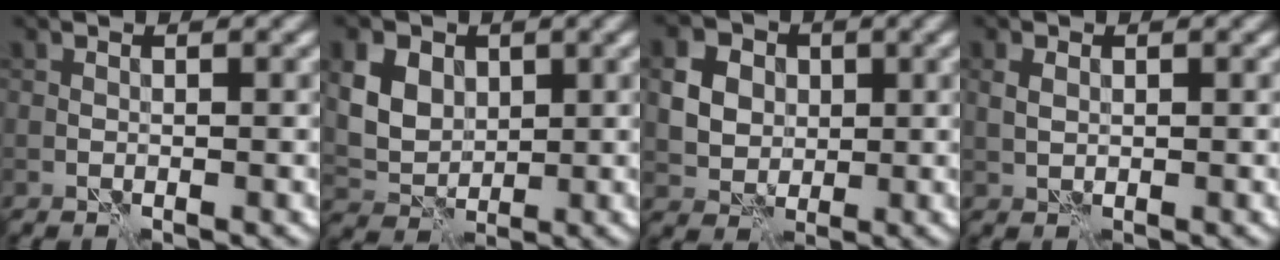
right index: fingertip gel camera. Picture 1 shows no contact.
{"total": 8.8, "force": [3.3, 6.7, 4.6], "torque": [-0.096, 0.025, 0.044]}
{"total": 6.8, "force": [1.7, 5.7, 3.3], "torque": [-0.072, 0.022, 0.028]}
{"total": 1.3, "force": [0.2, 0.9, 0.9], "torque": [-0.022, 0.001, 0.006]}